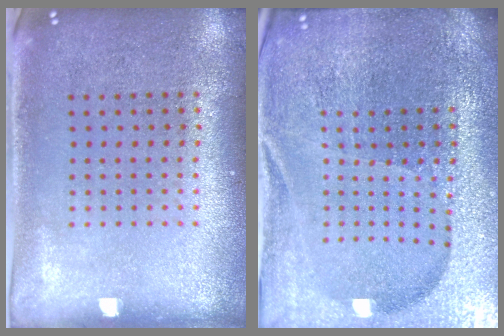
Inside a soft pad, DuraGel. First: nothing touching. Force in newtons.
{"total": 5.0, "press": 4.7, "slide": 1.7}